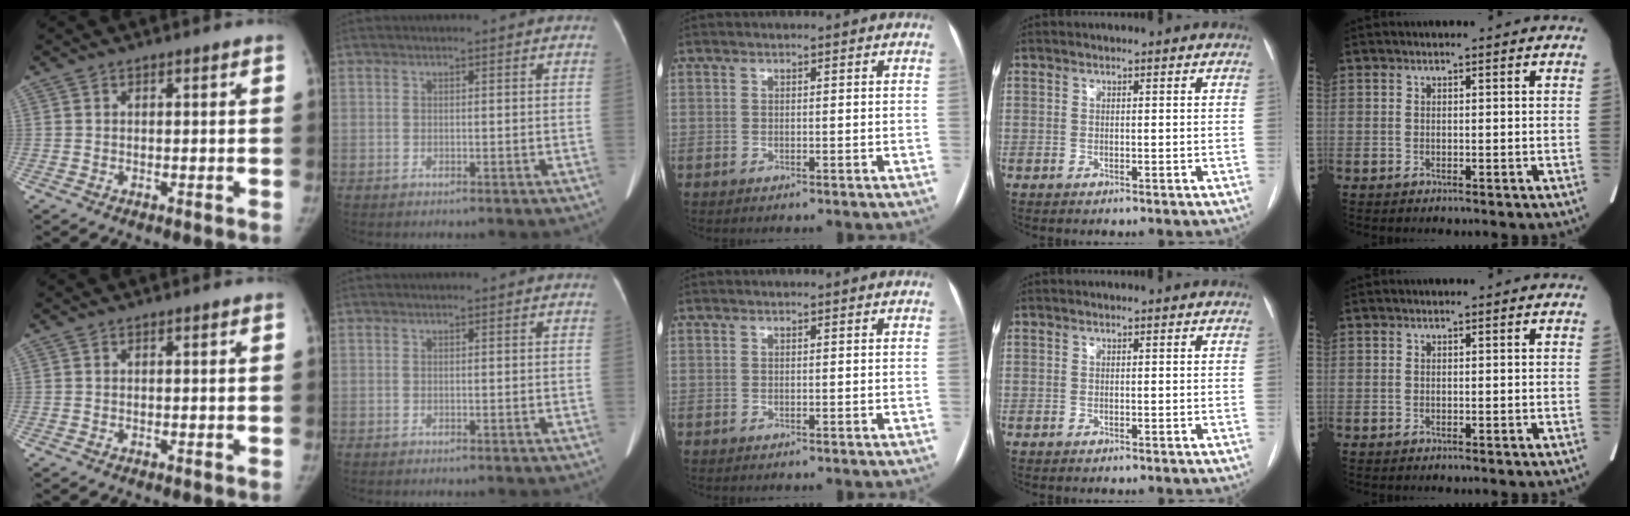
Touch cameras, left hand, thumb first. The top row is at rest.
{}